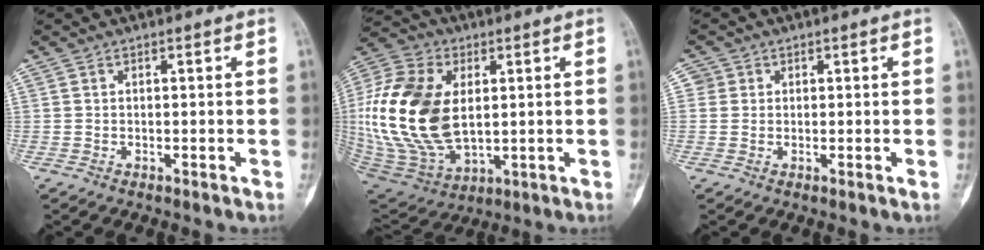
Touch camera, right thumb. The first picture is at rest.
{"total": 23.5, "force": [2.1, 14.5, 18.4], "torque": [-0.382, -0.017, 0.048]}
{"total": 1.8, "force": [0.4, 1.8, 0.2], "torque": [0.008, 0.002, 0.002]}